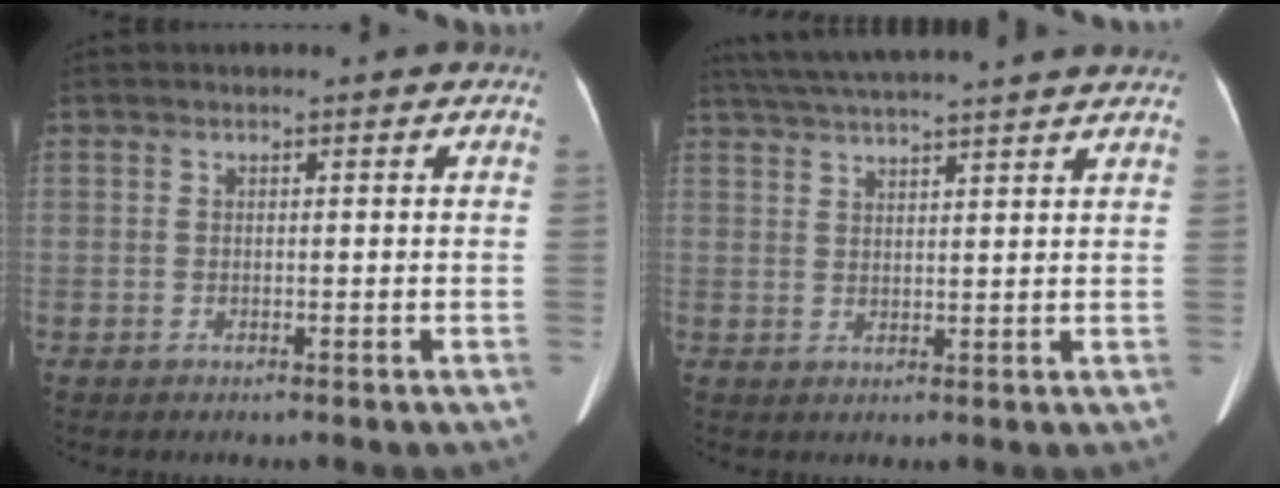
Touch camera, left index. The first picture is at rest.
{"total": 15.8, "force": [14.1, -0.3, 7.2], "torque": [-0.131, 0.033, 0.199]}